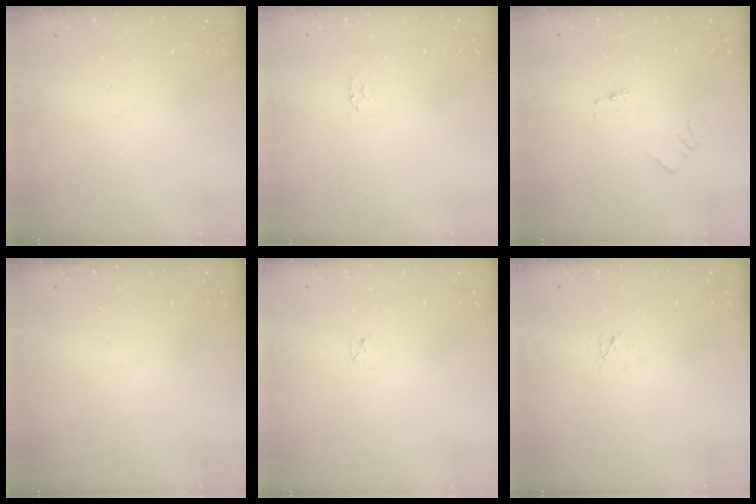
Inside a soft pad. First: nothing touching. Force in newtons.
{"total": 2.3, "press": 2.3, "slide": 0.4}
{"total": 0.0}
{"total": 0.0}
{"total": 2.3, "press": 2.2, "slide": 0.4}
{"total": 2.4, "press": 2.4, "slide": 0.3}